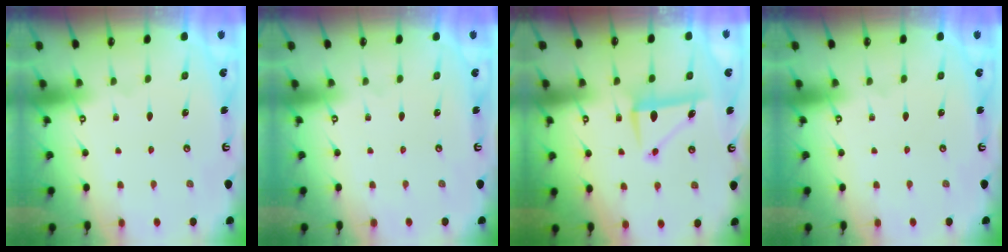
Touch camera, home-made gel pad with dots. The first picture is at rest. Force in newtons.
{"total": 0.0}
{"total": 7.6, "press": 7.5, "slide": 1.1}
{"total": 0.0}